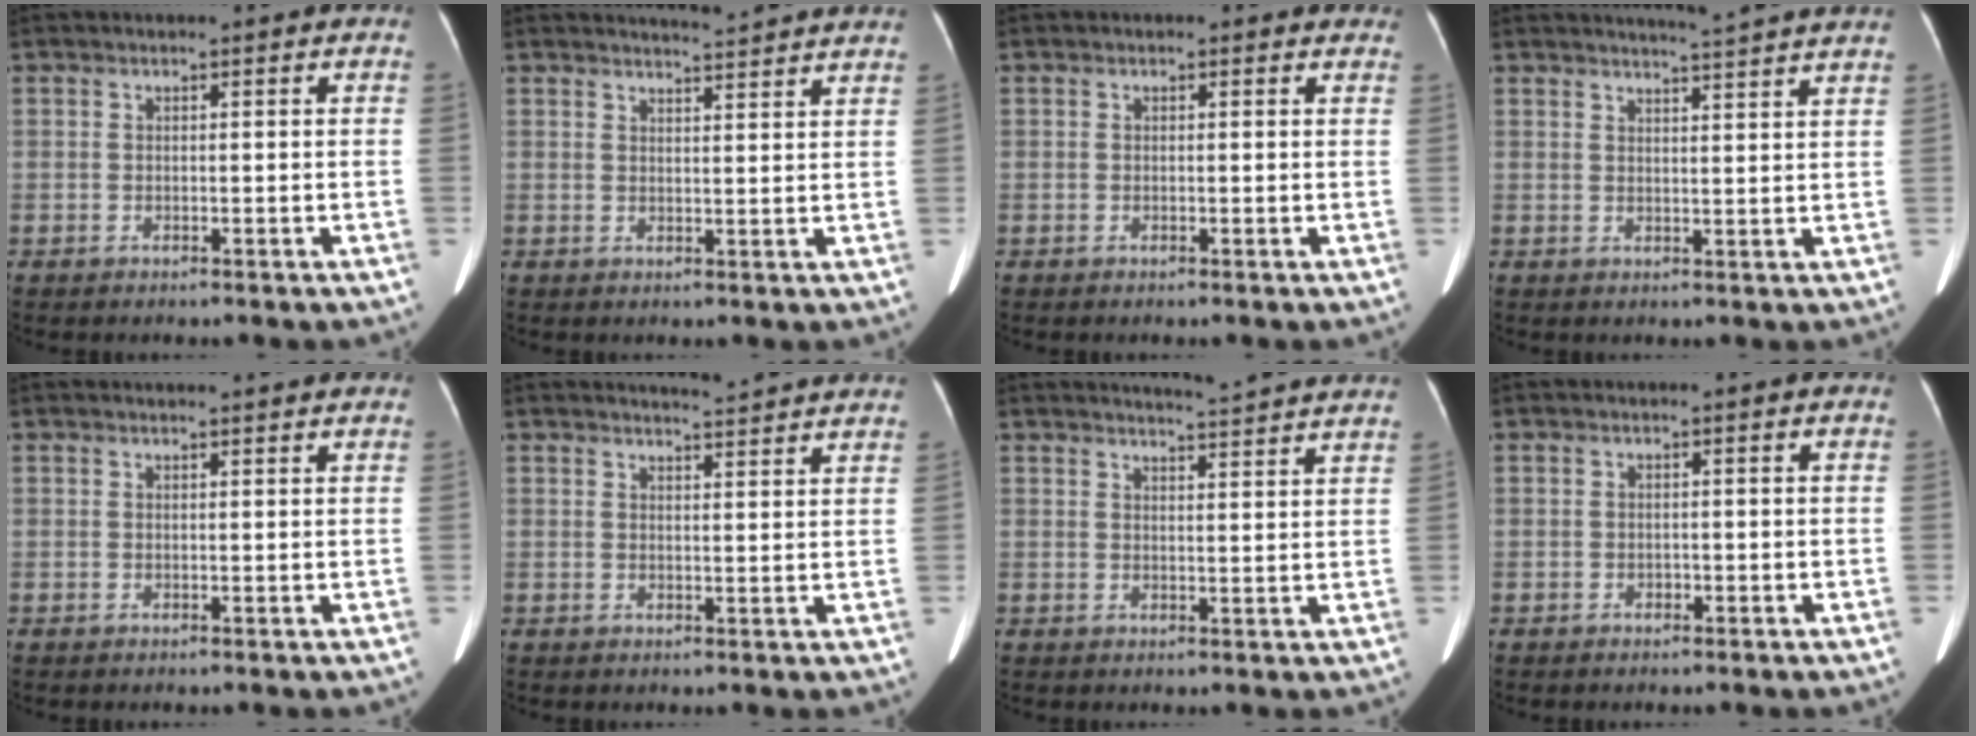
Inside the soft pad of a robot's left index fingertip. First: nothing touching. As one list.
[{"total": 6.2, "force": [6.1, -0.6, 1.3], "torque": [-0.025, 0.005, 0.067]}, {"total": 0.9, "force": [0.7, 0.6, 0.1], "torque": [0.000, -0.004, -0.007]}, {"total": 9.1, "force": [8.5, -1.3, 2.8], "torque": [-0.043, -0.008, 0.094]}, {"total": 3.3, "force": [3.2, -0.1, 1.0], "torque": [-0.016, 0.012, 0.036]}, {"total": 5.6, "force": [5.4, -0.5, 1.1], "torque": [-0.023, 0.005, 0.059]}, {"total": 9.0, "force": [8.7, -1.0, 2.1], "torque": [-0.036, -0.008, 0.096]}, {"total": 0.5, "force": [-0.3, 0.4, 0.2], "torque": [-0.002, 0.003, -0.006]}]